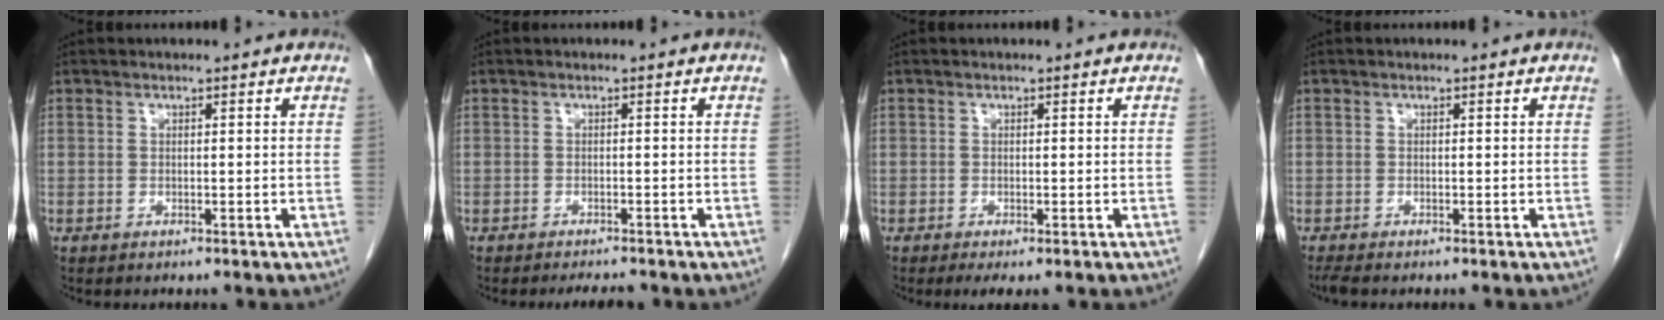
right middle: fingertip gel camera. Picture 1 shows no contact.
{"total": 2.2, "force": [-2.1, 0.2, 0.7], "torque": [-0.011, -0.007, -0.027]}
{"total": 1.9, "force": [-1.1, 0.5, 1.4], "torque": [-0.021, -0.007, -0.014]}
{"total": 0.9, "force": [-0.8, -0.1, 0.4], "torque": [-0.016, -0.006, -0.018]}